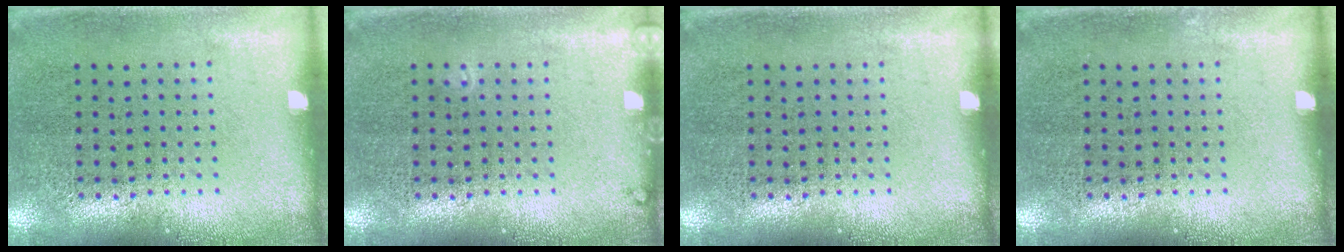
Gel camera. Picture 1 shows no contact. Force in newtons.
{"total": 0.6, "press": 0.6, "slide": 0.2}
{"total": 0.0}
{"total": 0.0}